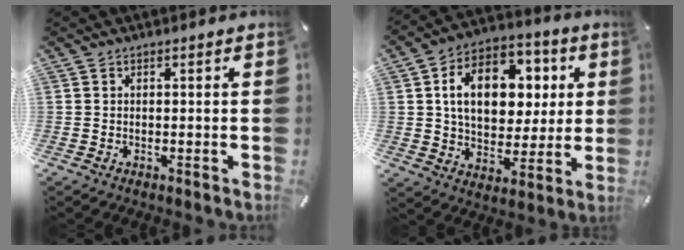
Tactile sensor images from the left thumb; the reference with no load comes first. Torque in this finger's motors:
{"motor_torque": [2.52, 2.49, 0.47, -0.24, 0.31]}